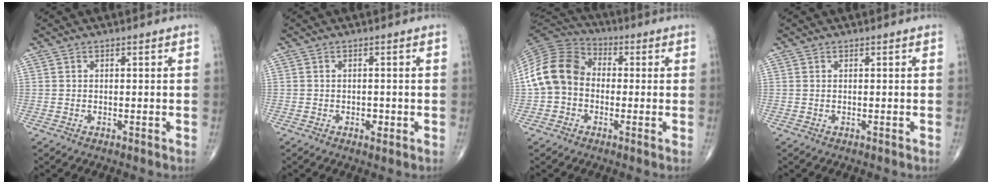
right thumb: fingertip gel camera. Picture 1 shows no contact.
{"total": 1.5, "force": [-0.5, 1.0, 1.0], "torque": [-0.010, 0.001, -0.007]}
{"total": 12.1, "force": [-0.9, 9.8, 7.2], "torque": [-0.133, 0.036, -0.031]}
{"total": 0.0}